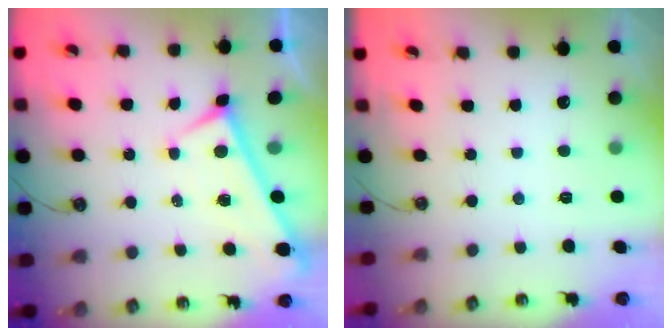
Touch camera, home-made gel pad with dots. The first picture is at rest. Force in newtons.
{"total": 0.0}